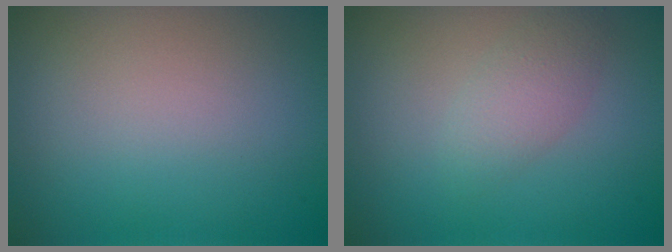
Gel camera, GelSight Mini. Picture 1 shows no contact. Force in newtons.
{"total": 2.1, "press": 2.1, "slide": 0.1}